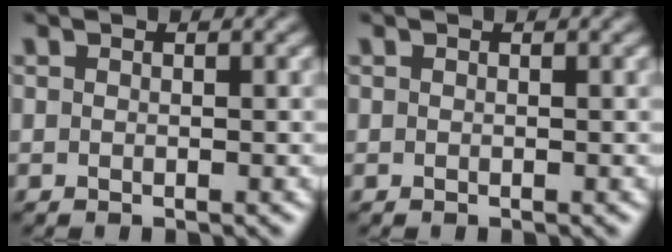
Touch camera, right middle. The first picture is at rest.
{"total": 0.0}